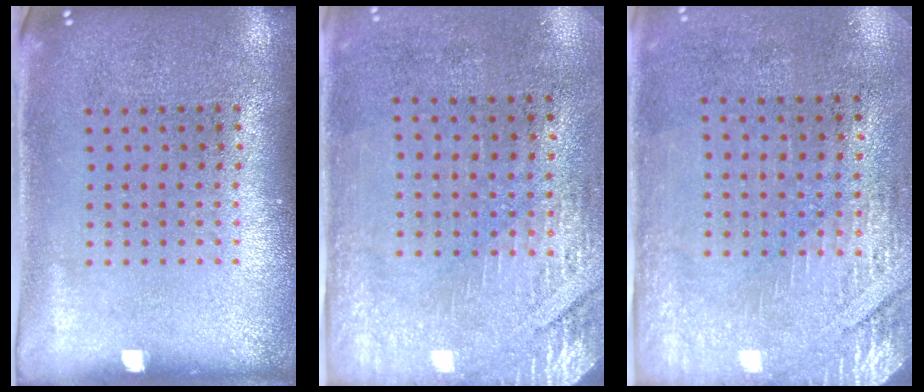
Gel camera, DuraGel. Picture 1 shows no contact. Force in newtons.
{"total": 2.9, "press": 2.5, "slide": 1.5}
{"total": 2.9, "press": 2.5, "slide": 1.5}